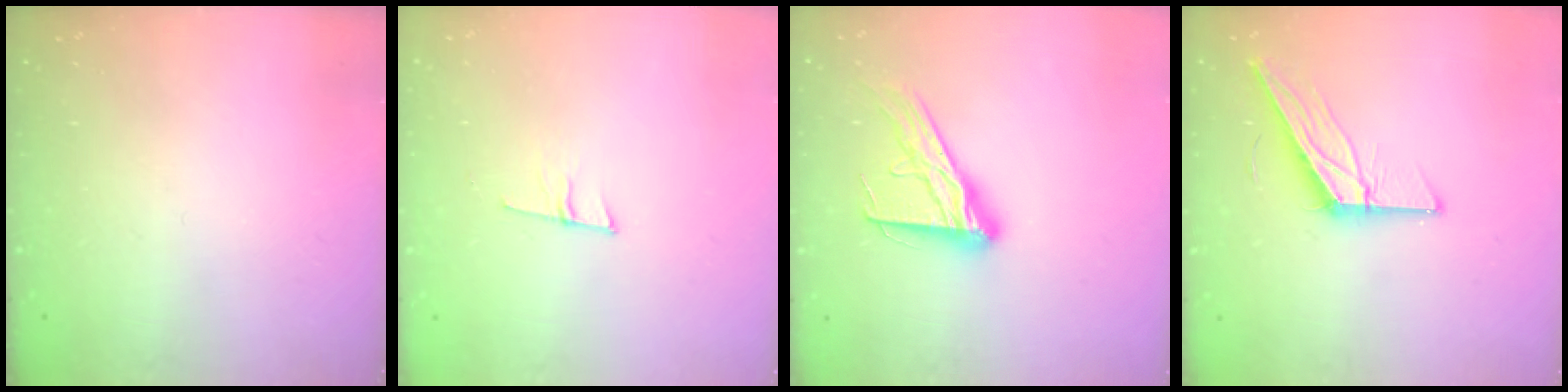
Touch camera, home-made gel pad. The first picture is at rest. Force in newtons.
{"total": 6.3, "press": 5.6, "slide": 2.9}
{"total": 14.8, "press": 14.8, "slide": 1.3}
{"total": 11.5, "press": 11.5, "slide": 0.2}